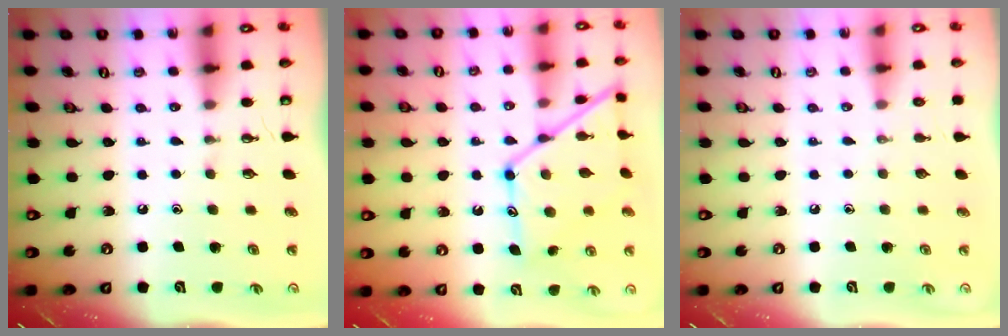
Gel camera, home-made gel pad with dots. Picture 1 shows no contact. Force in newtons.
{"total": 15.6, "press": 15.5, "slide": 1.3}
{"total": 0.0}